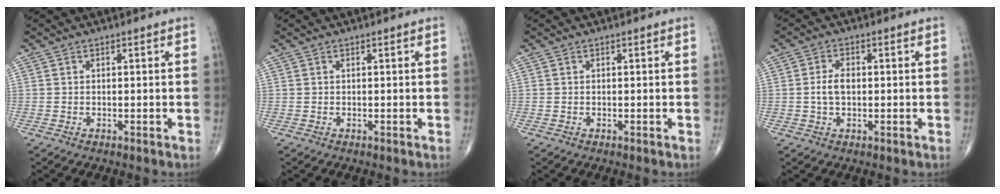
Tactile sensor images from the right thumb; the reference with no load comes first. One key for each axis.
{"total": 0.0}
{"total": 0.0}
{"total": 3.6, "fx": -0.1, "fy": 2.1, "fz": 2.9, "tx": -0.059, "ty": 0.008, "tz": -0.004}